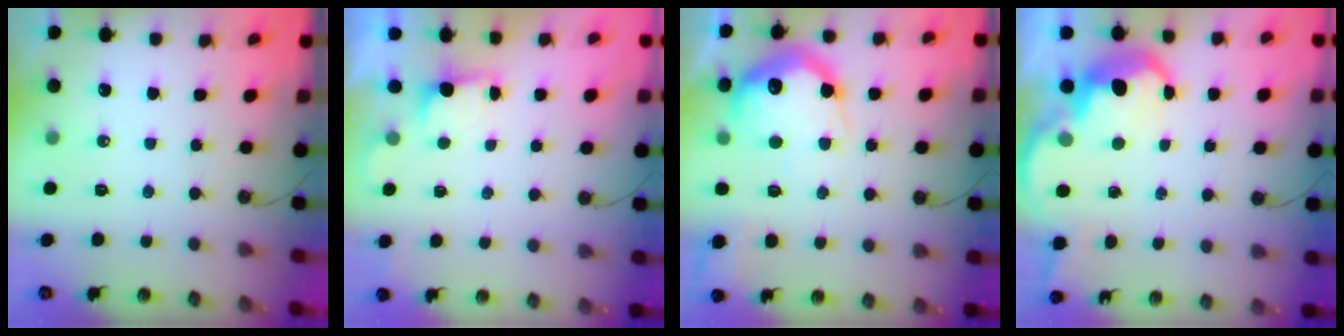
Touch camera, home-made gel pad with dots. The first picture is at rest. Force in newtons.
{"total": 1.0, "press": 0.6, "slide": 0.8}
{"total": 24.4, "press": 24.3, "slide": 2.0}
{"total": 7.3, "press": 7.3, "slide": 0.6}